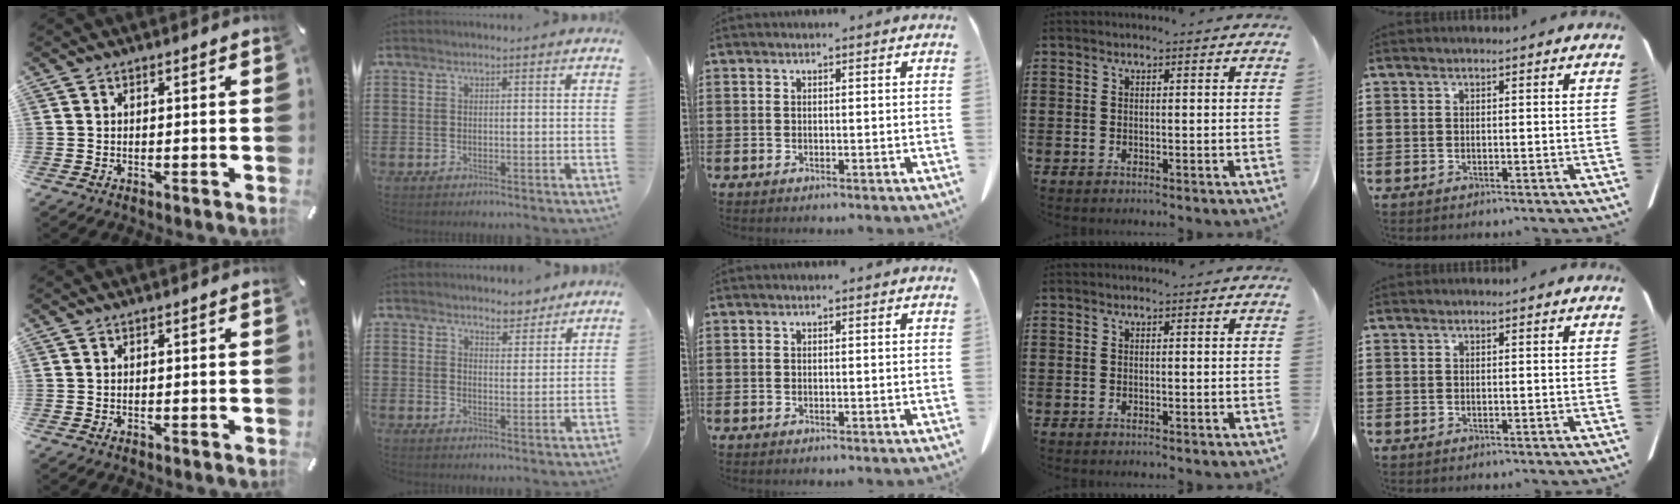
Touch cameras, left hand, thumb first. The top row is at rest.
{"index": {"total": 3.8, "force": [3.6, 1.2, 0.7], "torque": [-0.016, -0.007, 0.067]}}